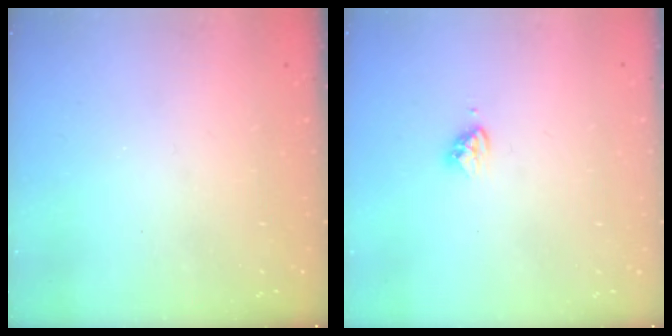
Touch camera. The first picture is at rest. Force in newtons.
{"total": 3.4, "press": 3.3, "slide": 0.6}